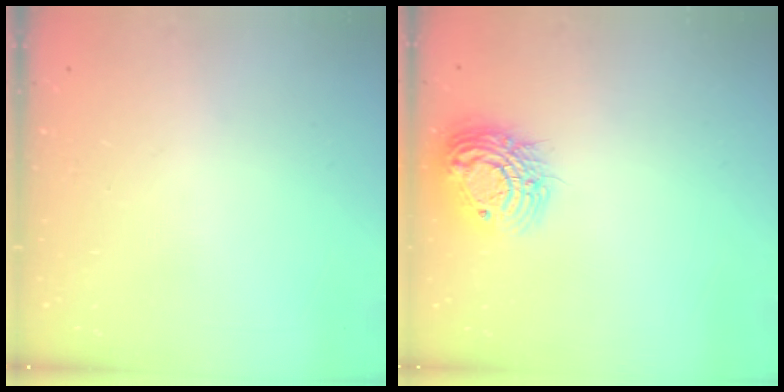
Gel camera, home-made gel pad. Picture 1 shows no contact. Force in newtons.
{"total": 14.4, "press": 14.4, "slide": 1.0}